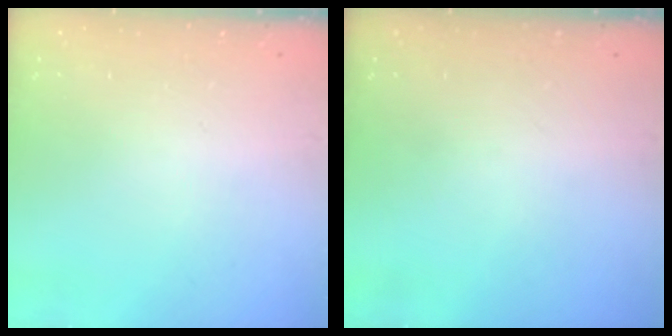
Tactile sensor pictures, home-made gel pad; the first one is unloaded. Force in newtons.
{"total": 0.0}